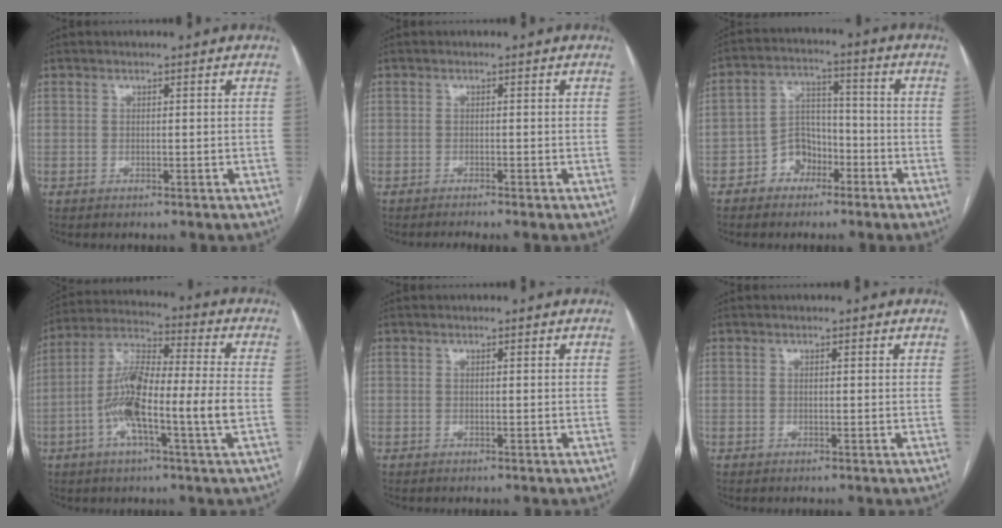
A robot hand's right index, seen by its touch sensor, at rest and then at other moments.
{"total": 1.5, "force": [-1.3, -0.6, 0.6], "torque": [-0.009, 0.000, -0.024]}
{"total": 6.7, "force": [-3.5, 5.1, 2.6], "torque": [-0.048, 0.025, -0.059]}
{"total": 14.1, "force": [-3.0, 1.1, 13.8], "torque": [-0.269, 0.008, -0.062]}
{"total": 0.5, "force": [0.3, 0.1, 0.4], "torque": [-0.008, 0.000, 0.003]}
{"total": 0.8, "force": [0.5, 0.2, 0.7], "torque": [-0.011, 0.000, 0.004]}